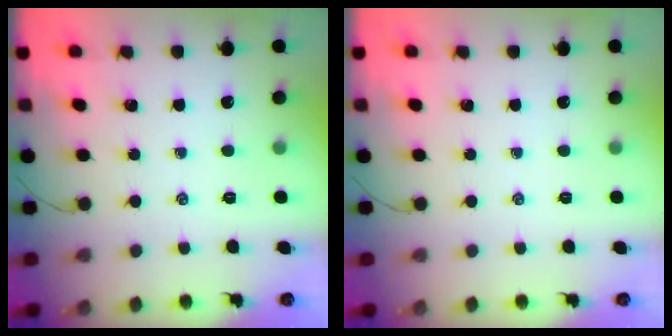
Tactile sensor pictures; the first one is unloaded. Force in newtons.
{"total": 0.0}